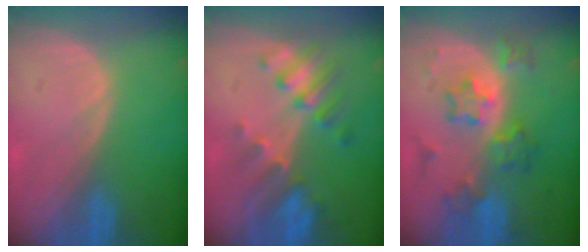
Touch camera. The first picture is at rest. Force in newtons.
{"total": 7.7, "press": 6.9, "slide": 3.3}
{"total": 7.1, "press": 7.1, "slide": 0.3}